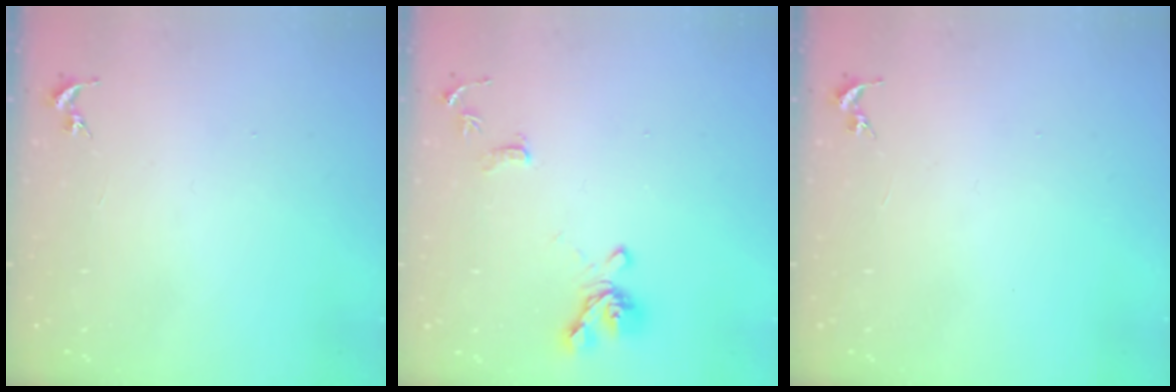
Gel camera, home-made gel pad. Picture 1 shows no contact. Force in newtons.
{"total": 12.7, "press": 12.6, "slide": 1.5}
{"total": 0.0}